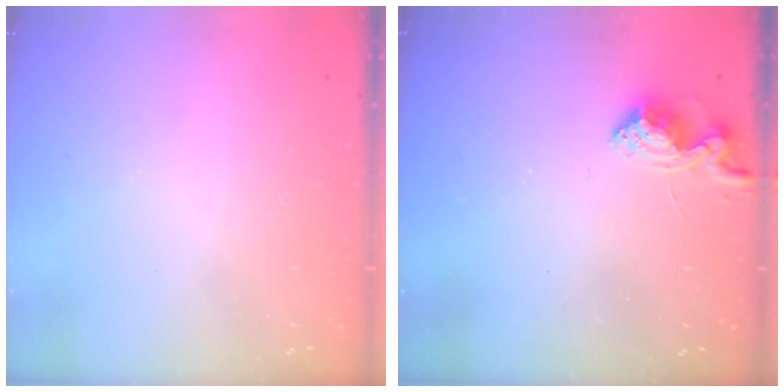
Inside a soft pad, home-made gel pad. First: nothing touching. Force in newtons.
{"total": 8.2, "press": 8.2, "slide": 0.4}